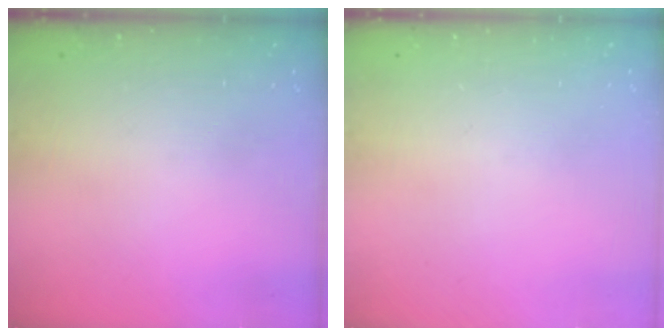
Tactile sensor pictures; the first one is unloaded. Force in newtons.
{"total": 0.0}